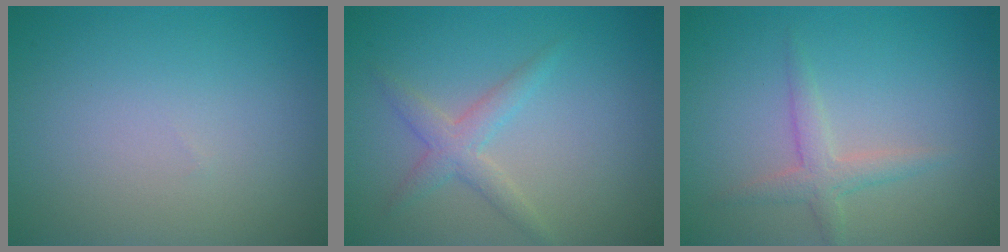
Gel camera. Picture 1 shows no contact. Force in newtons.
{"total": 2.3, "press": 2.3, "slide": 0.0}
{"total": 2.1, "press": 2.1, "slide": 0.1}